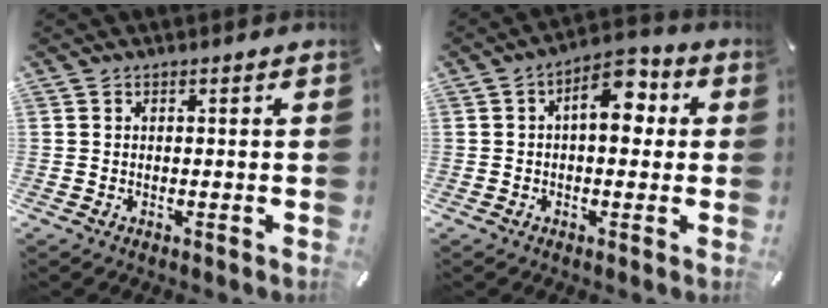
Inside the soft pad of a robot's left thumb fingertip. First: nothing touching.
{"total": 9.3, "force": [1.8, 5.1, 7.6], "torque": [-0.096, -0.005, 0.023]}